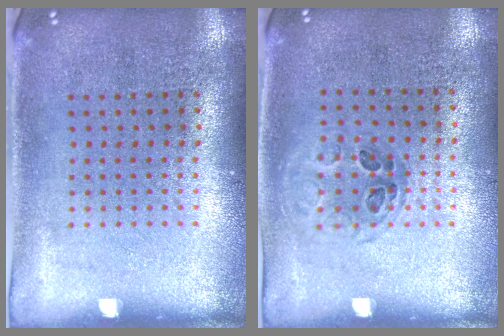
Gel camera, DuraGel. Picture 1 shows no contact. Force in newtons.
{"total": 0.9, "press": 0.7, "slide": 0.5}